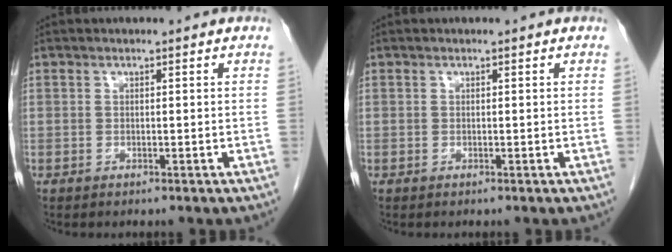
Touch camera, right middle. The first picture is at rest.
{"total": 0.0}